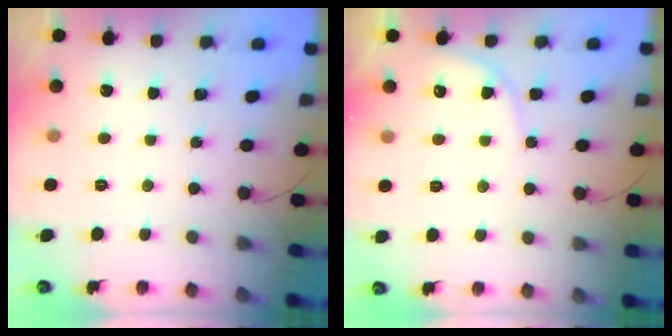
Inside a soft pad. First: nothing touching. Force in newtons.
{"total": 6.7, "press": 6.7, "slide": 0.3}